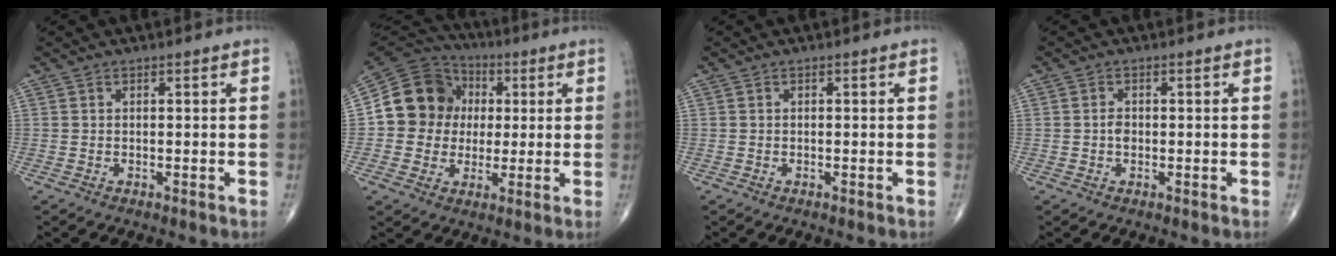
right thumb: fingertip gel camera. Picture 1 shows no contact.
{"total": 14.2, "force": [1.2, 12.9, 5.8], "torque": [-0.076, 0.022, 0.017]}
{"total": 0.0}
{"total": 1.6, "force": [-0.2, 1.2, 1.1], "torque": [-0.016, 0.004, -0.006]}